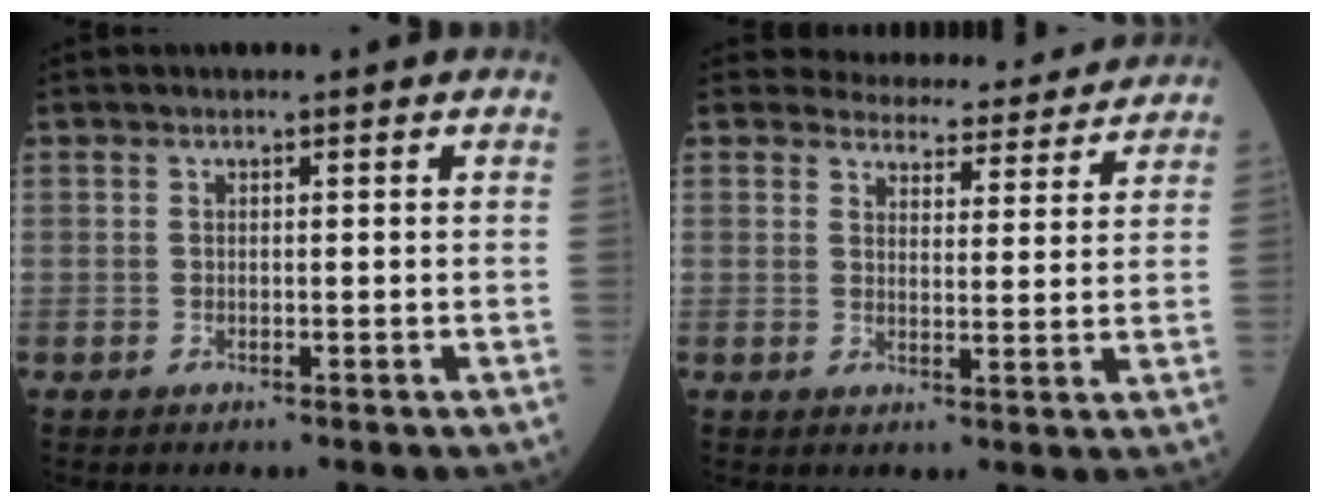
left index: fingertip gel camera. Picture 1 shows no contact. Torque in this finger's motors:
{"motor_torque": [-0.13, 0.00, -0.36, -0.15]}